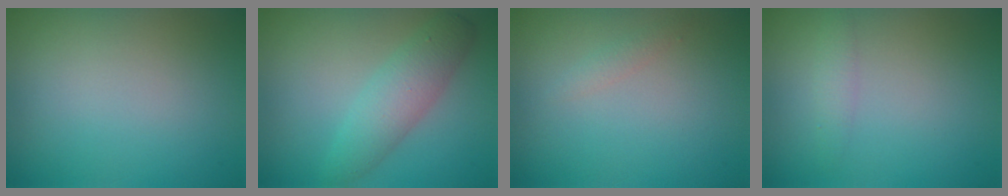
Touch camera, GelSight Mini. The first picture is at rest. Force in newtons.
{"total": 3.7, "press": 3.7, "slide": 0.0}
{"total": 0.8, "press": 0.8, "slide": 0.1}
{"total": 1.3, "press": 1.3, "slide": 0.0}